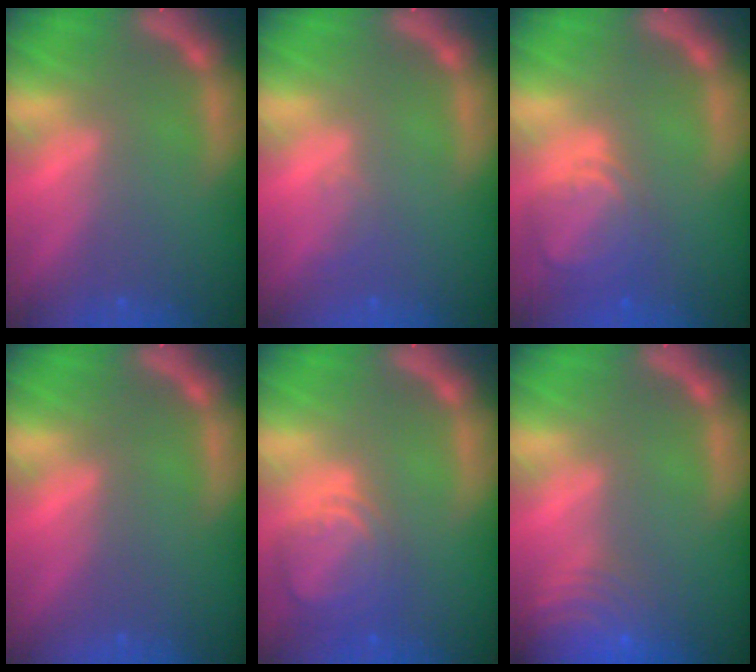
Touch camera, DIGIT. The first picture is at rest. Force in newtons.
{"total": 1.0}
{"total": 5.0}
{"total": 0.0}
{"total": 5.6}
{"total": 10.0}